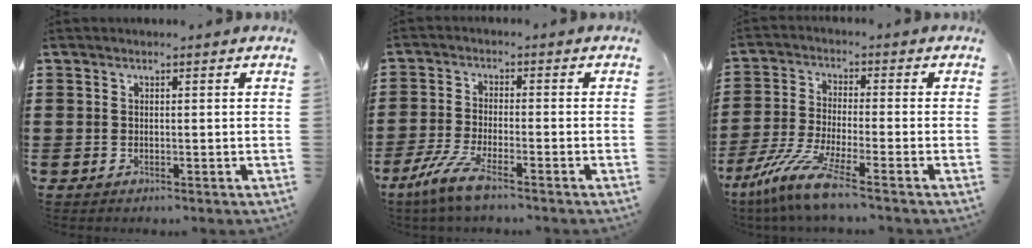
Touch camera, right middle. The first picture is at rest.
{"total": 6.0, "force": [-4.4, 0.5, 4.0], "torque": [-0.107, -0.021, -0.089]}
{"total": 8.4, "force": [-6.0, 0.4, 5.9], "torque": [-0.143, -0.021, -0.121]}